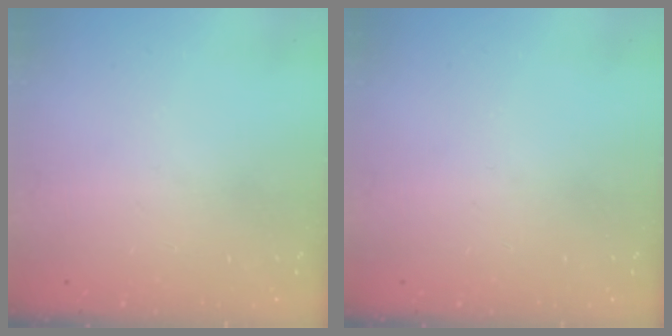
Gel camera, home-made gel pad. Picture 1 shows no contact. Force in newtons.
{"total": 0.0}